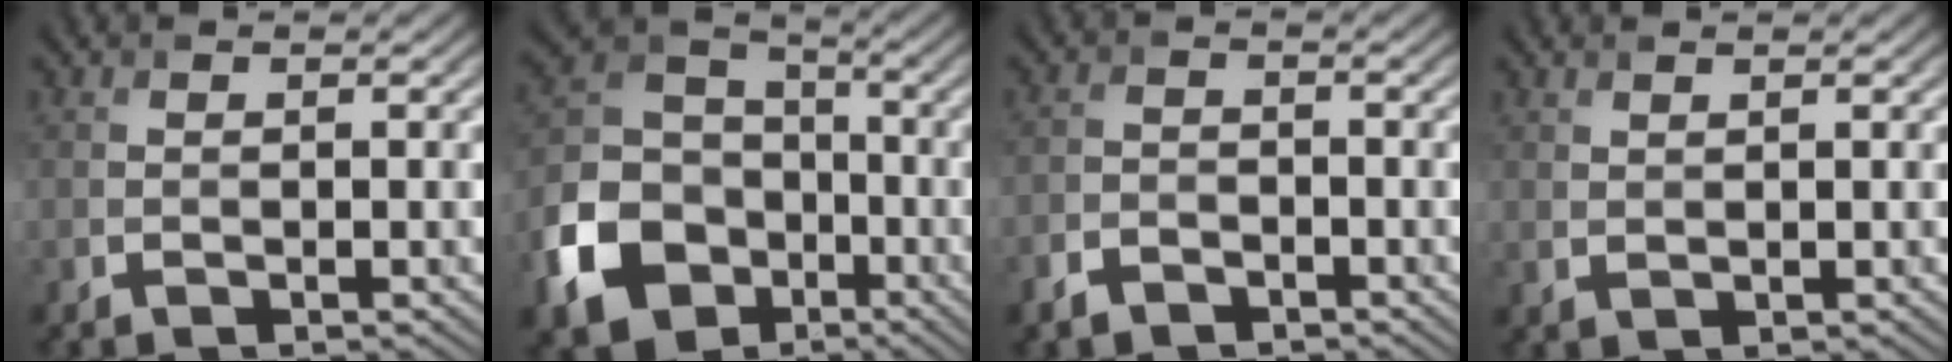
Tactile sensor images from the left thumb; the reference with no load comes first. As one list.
[{"total": 14.6, "force": [-6.1, 11.2, 7.1], "torque": [-0.215, -0.041, -0.120]}, {"total": 2.9, "force": [-2.2, 1.6, 1.0], "torque": [-0.021, -0.004, -0.050]}, {"total": 0.9, "force": [0.8, 0.1, 0.4], "torque": [-0.014, 0.000, 0.018]}]